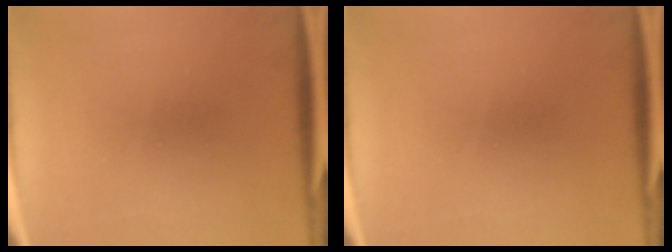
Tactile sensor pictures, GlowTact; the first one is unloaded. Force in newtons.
{"total": 0.0}